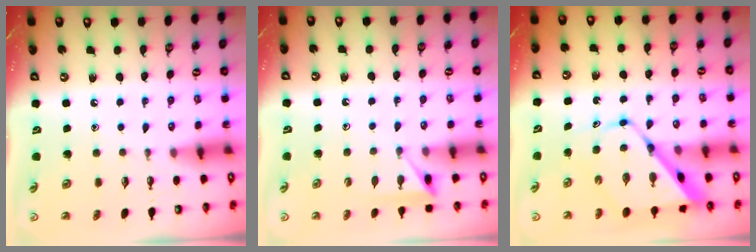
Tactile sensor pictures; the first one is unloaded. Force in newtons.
{"total": 4.9, "press": 4.8, "slide": 0.5}
{"total": 11.0, "press": 10.9, "slide": 0.9}